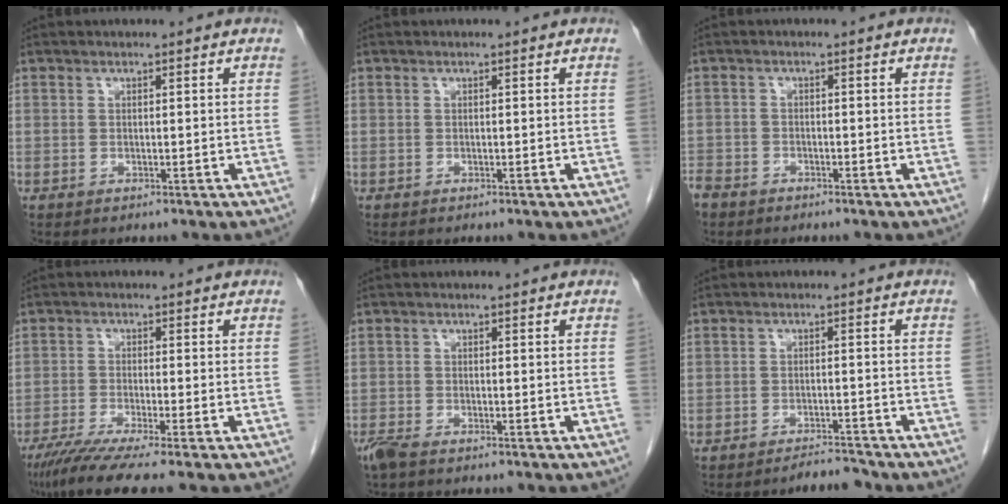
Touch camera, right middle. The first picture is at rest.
{"total": 0.0}
{"total": 3.8, "force": [-3.2, 1.8, 0.8], "torque": [-0.021, -0.002, -0.061]}
{"total": 8.4, "force": [-6.4, -0.8, 5.4], "torque": [-0.083, -0.025, -0.106]}
{"total": 2.3, "force": [-1.8, 0.5, 1.3], "torque": [-0.034, -0.008, -0.037]}
{"total": 2.5, "force": [-2.5, -0.2, 0.3], "torque": [-0.003, -0.012, -0.038]}